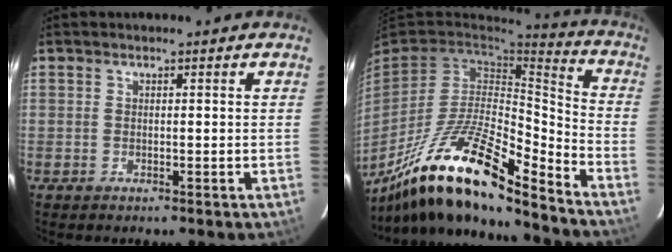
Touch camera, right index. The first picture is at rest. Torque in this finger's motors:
{"motor_torque": [1.11, -1.03, 1.05, 0.21]}